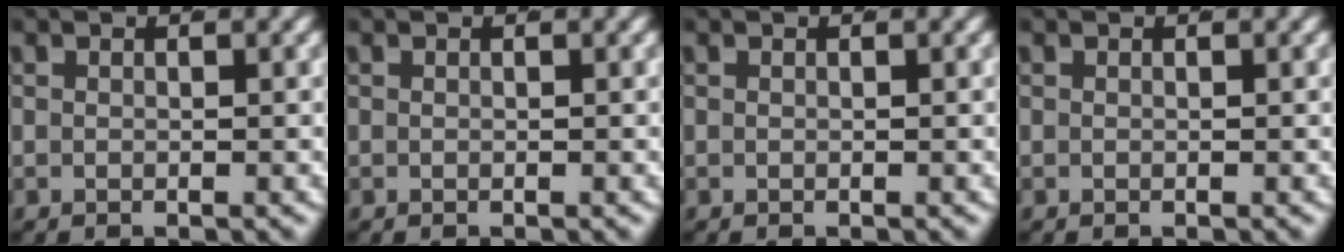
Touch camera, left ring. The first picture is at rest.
{"total": 0.0}
{"total": 0.0}
{"total": 0.0}